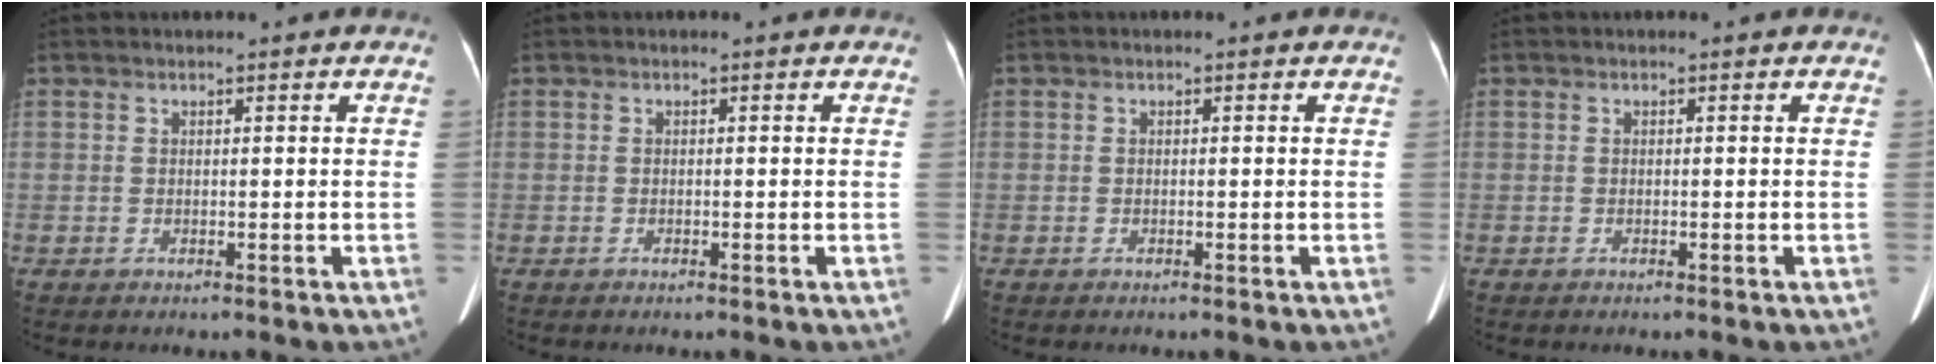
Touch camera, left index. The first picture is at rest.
{"total": 0.0}
{"total": 0.0}
{"total": 0.0}